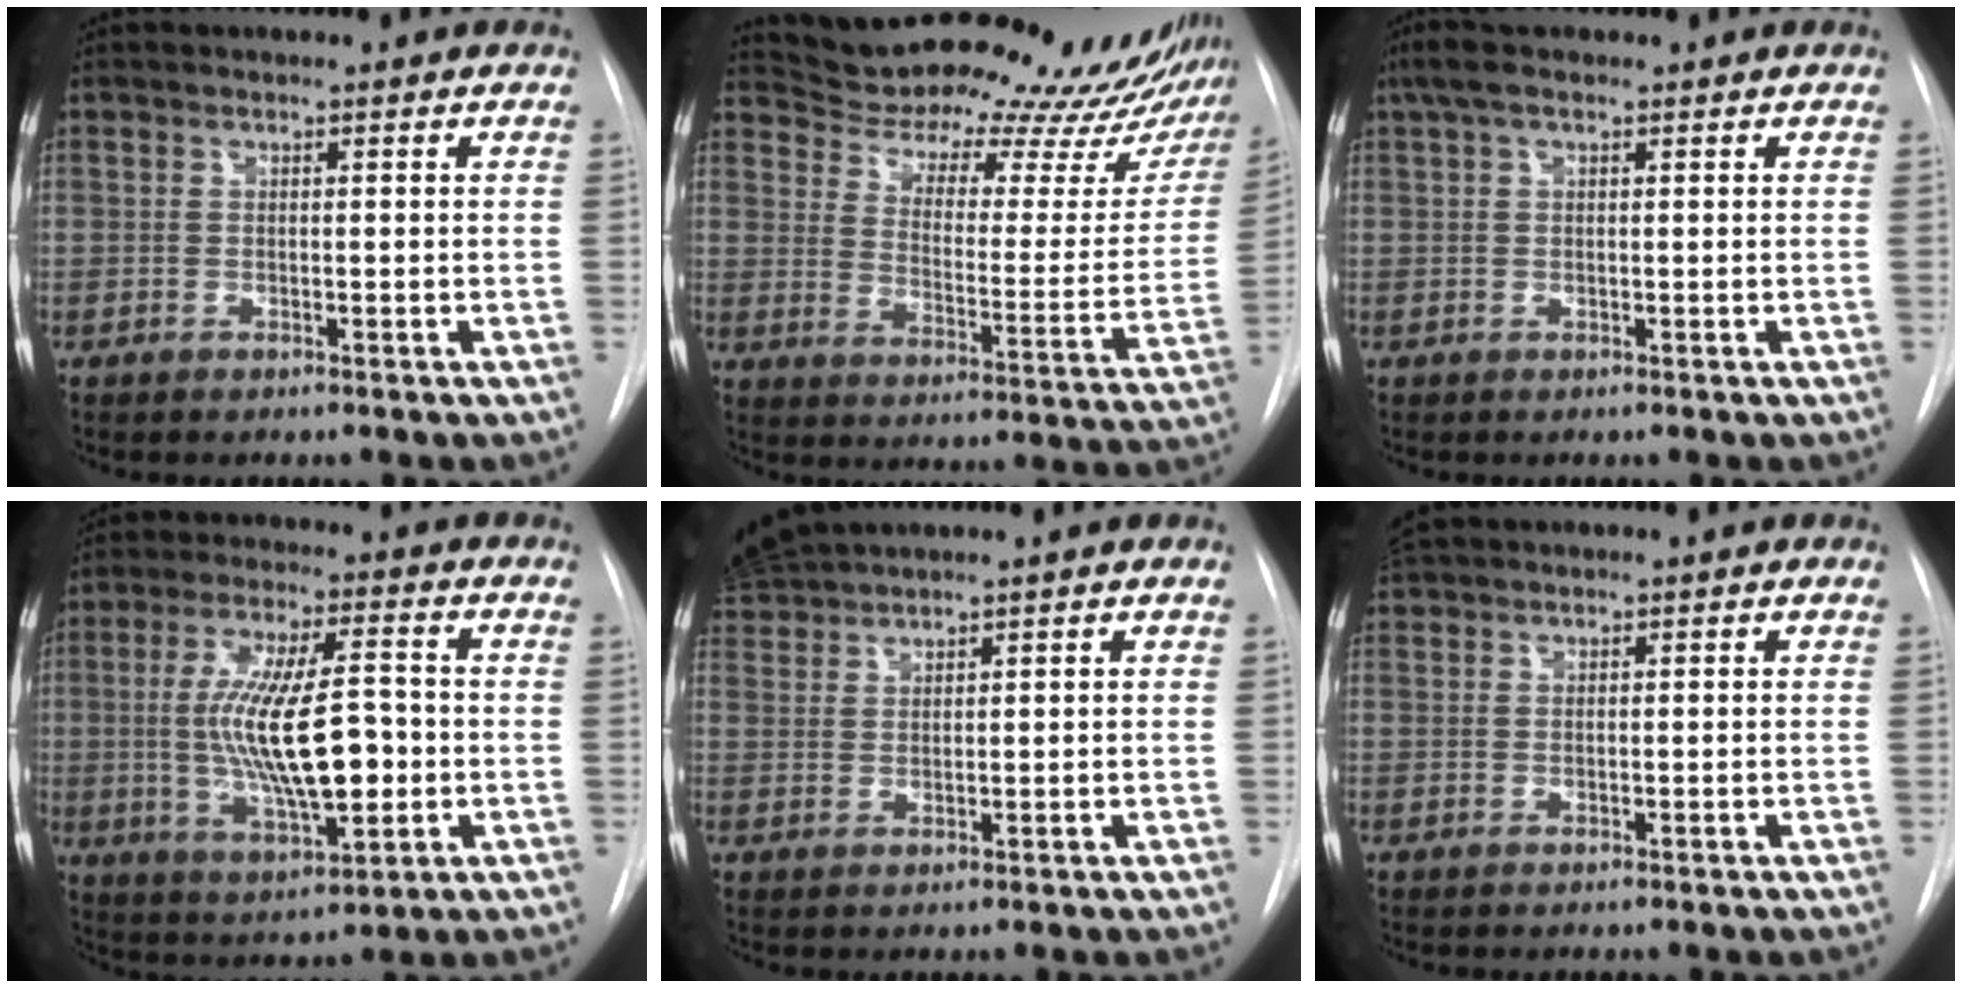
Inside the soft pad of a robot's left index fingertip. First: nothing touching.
{"total": 31.5, "force": [29.6, 6.1, 8.9], "torque": [-0.143, -0.109, 0.365]}
{"total": 3.9, "force": [2.5, 1.2, 2.7], "torque": [-0.061, 0.030, 0.048]}
{"total": 14.9, "force": [-1.0, 4.1, 14.3], "torque": [-0.269, -0.001, -0.010]}
{"total": 4.2, "force": [4.1, -0.8, 0.5], "torque": [-0.024, 0.021, 0.088]}
{"total": 1.7, "force": [1.6, -0.1, 0.4], "torque": [-0.010, 0.023, 0.037]}